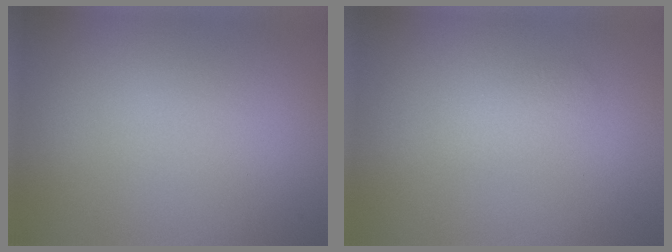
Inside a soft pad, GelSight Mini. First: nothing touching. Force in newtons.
{"total": 1.2, "press": 1.2, "slide": 0.0}